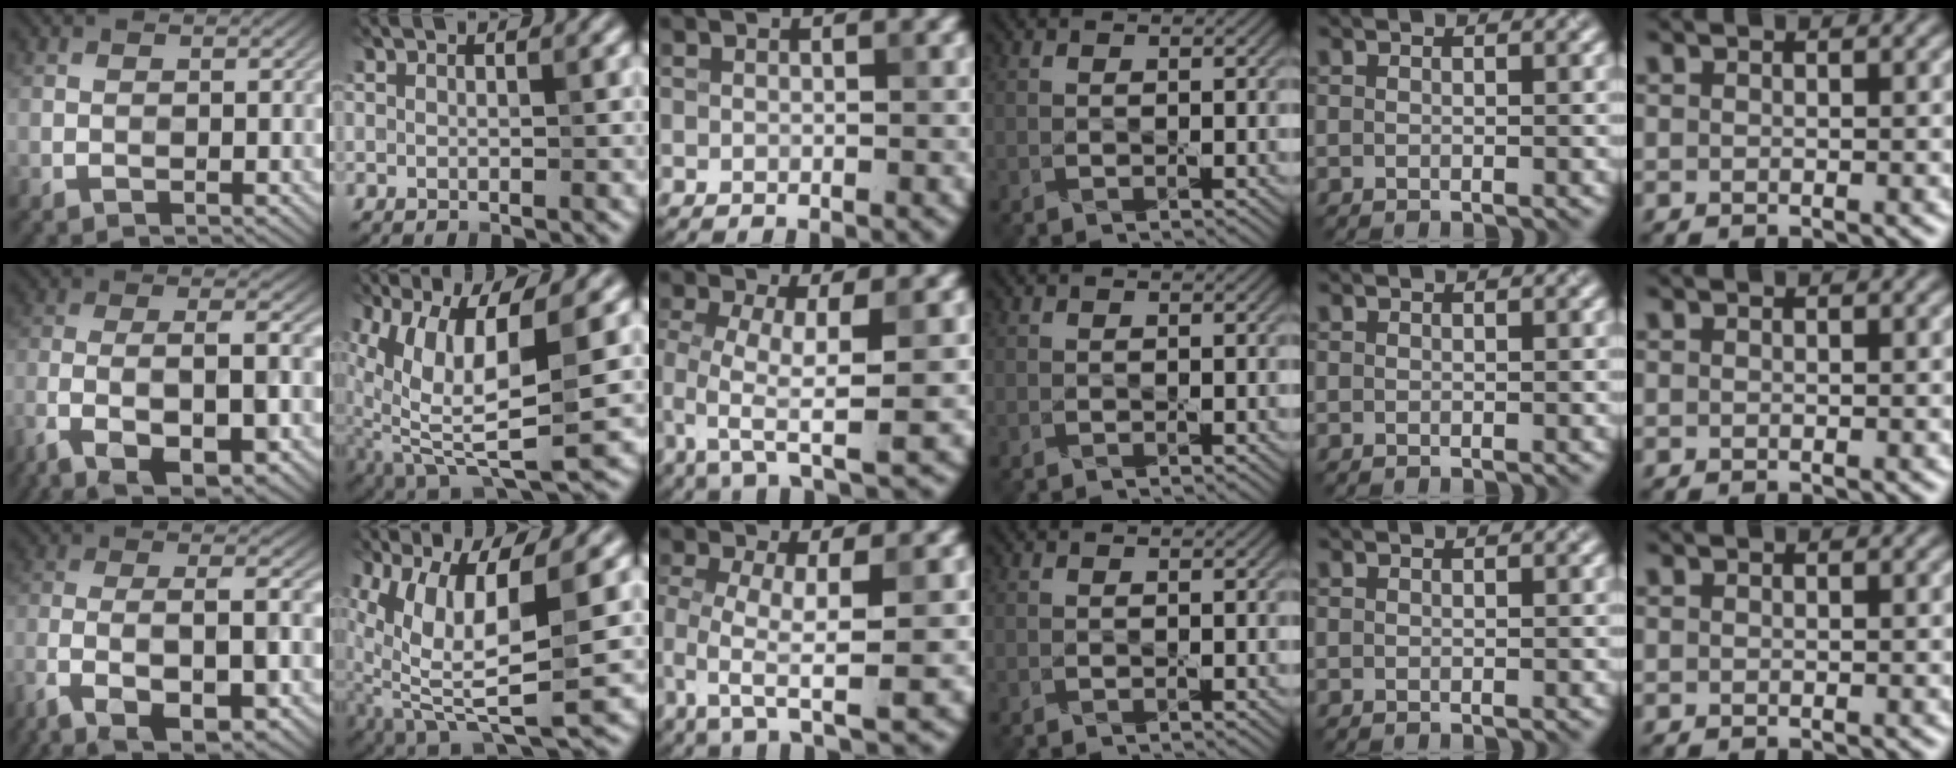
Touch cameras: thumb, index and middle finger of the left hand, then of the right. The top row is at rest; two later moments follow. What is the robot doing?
{"motion": "wipe", "object": "glass cup"}